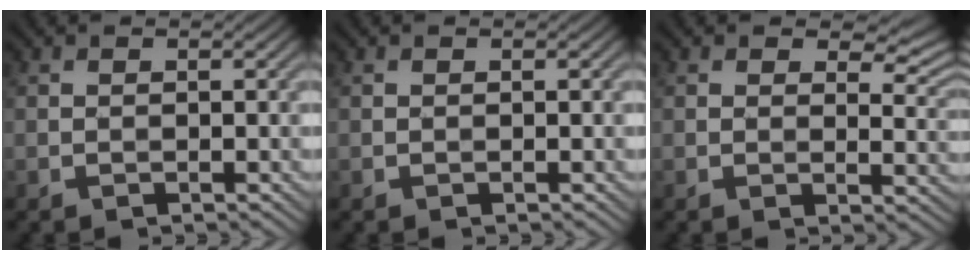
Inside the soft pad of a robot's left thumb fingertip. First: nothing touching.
{"total": 0.0}
{"total": 5.2, "force": [2.9, 2.5, 3.6], "torque": [-0.048, -0.002, 0.042]}